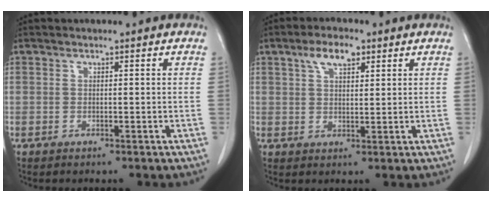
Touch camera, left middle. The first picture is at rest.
{"total": 4.9, "force": [2.8, 2.1, 3.5], "torque": [-0.069, 0.012, 0.051]}